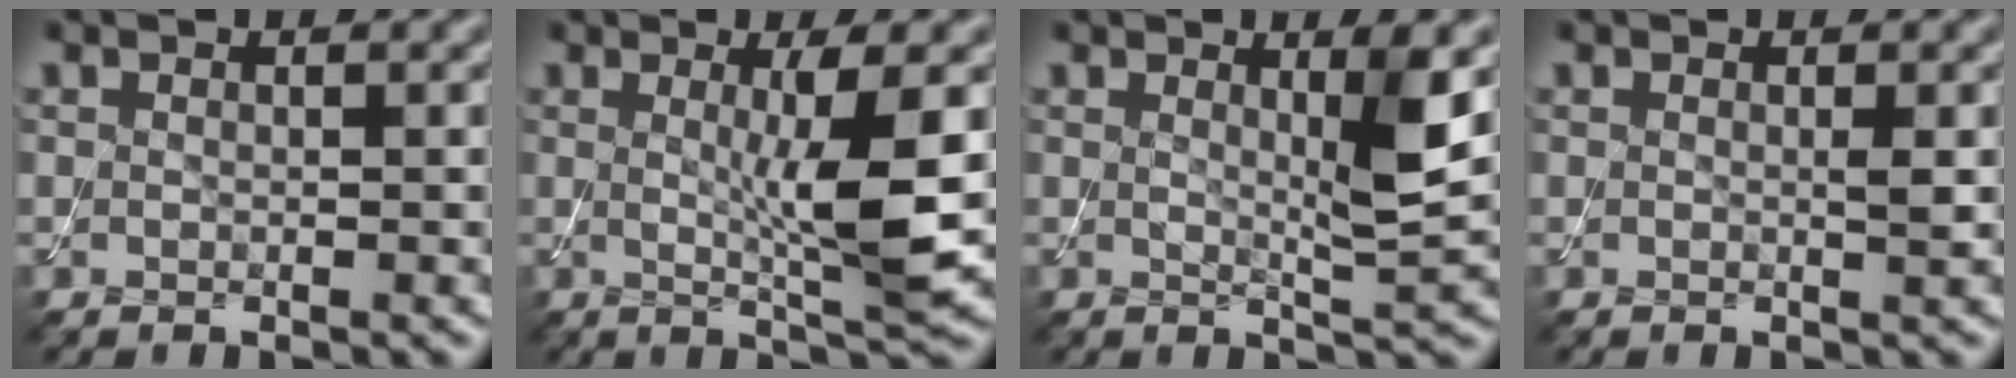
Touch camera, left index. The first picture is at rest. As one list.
[{"total": 5.4, "force": [0.4, 0.7, 5.3], "torque": [-0.088, -0.012, 0.010]}, {"total": 3.7, "force": [1.1, 0.5, 3.5], "torque": [-0.053, -0.012, 0.018]}, {"total": 0.7, "force": [0.1, 0.0, 0.7], "torque": [-0.010, 0.000, 0.000]}]